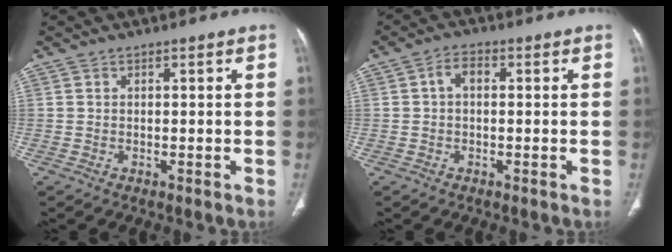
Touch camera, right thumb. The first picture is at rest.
{"total": 3.3, "force": [0.3, 2.0, 2.6], "torque": [-0.042, 0.013, 0.001]}